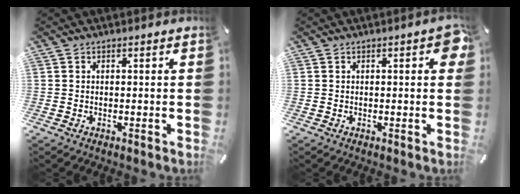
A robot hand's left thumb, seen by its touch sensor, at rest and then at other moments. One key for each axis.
{"total": 3.8, "fx": 0.7, "fy": 1.3, "fz": 3.5, "tx": -0.043, "ty": 0.001, "tz": 0.006}